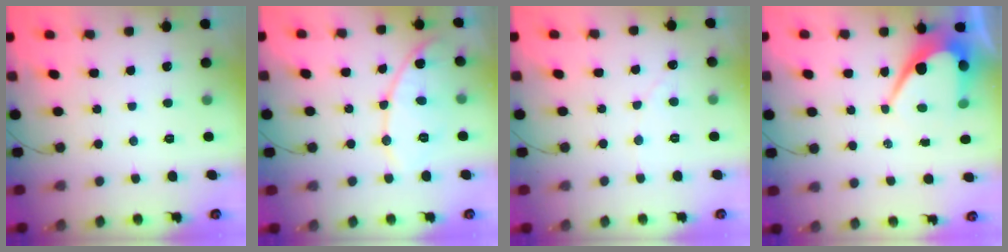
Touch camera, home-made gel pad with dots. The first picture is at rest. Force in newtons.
{"total": 10.5, "press": 10.5, "slide": 0.8}
{"total": 3.0, "press": 2.9, "slide": 0.3}
{"total": 10.2, "press": 10.2, "slide": 0.9}